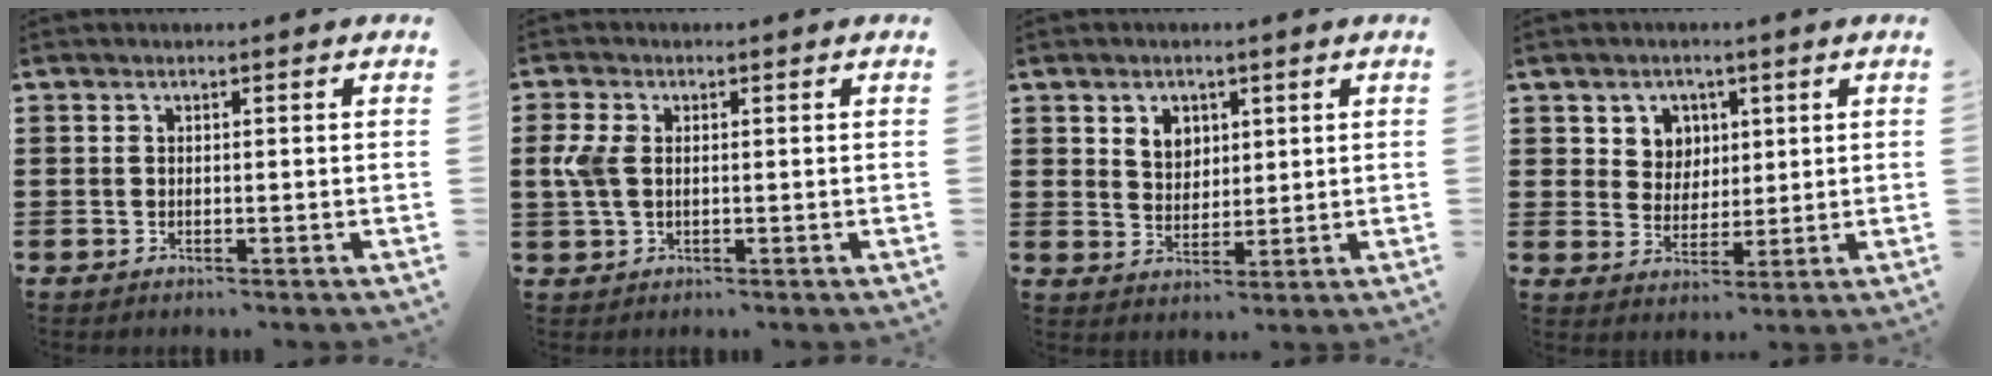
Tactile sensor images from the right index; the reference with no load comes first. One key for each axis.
{"total": 4.1, "fx": 0.3, "fy": 2.6, "fz": 3.1, "tx": -0.088, "ty": 0.001, "tz": -0.002}
{"total": 3.9, "fx": 2.1, "fy": 3.0, "fz": 1.4, "tx": -0.039, "ty": 0.012, "tz": 0.038}
{"total": 4.6, "fx": 2.0, "fy": 4.1, "fz": 0.8, "tx": -0.030, "ty": 0.010, "tz": 0.035}